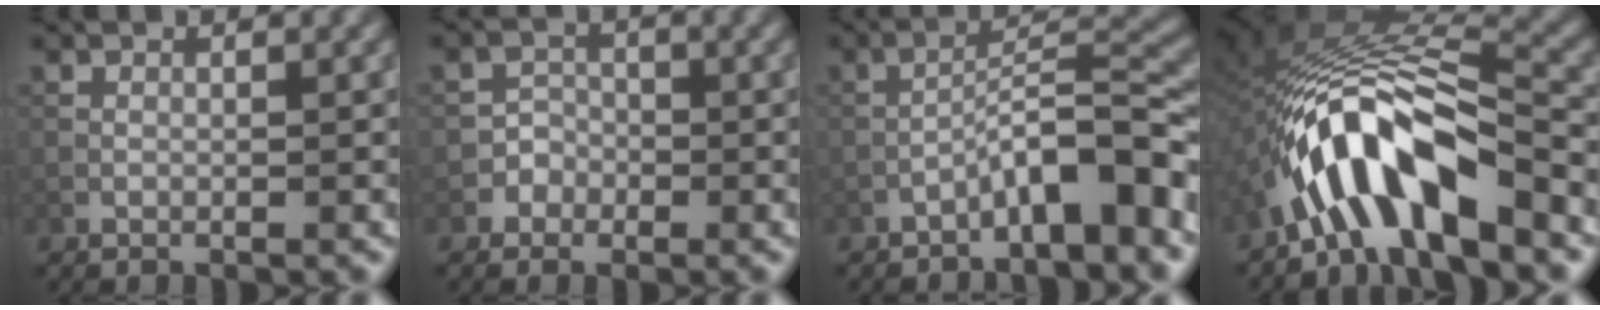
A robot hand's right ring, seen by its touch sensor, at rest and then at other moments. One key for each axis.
{"total": 1.4, "fx": -0.6, "fy": 1.2, "fz": -0.3, "tx": 0.019, "ty": 0.012, "tz": -0.011}
{"total": 6.0, "fx": -3.8, "fy": 0.8, "fz": 4.6, "tx": -0.075, "ty": 0.025, "tz": -0.060}
{"total": 9.3, "fx": -5.2, "fy": 2.7, "fz": 7.3, "tx": -0.123, "ty": 0.016, "tz": -0.092}